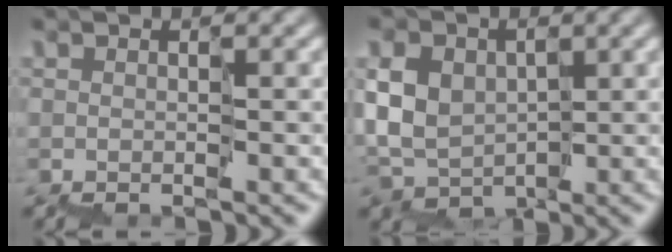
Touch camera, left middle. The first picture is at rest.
{"total": 5.1, "force": [0.9, 4.3, 2.6], "torque": [-0.047, 0.024, -0.001]}